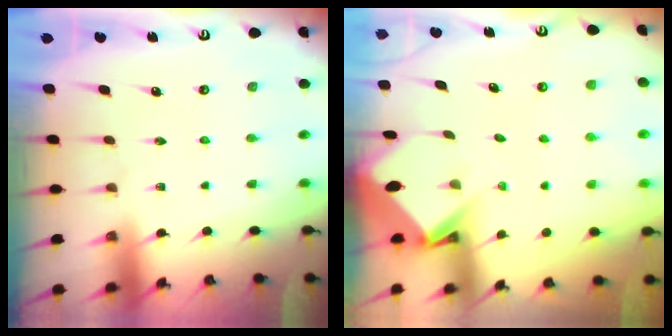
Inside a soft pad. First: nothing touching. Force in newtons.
{"total": 3.2, "press": 3.2, "slide": 0.2}